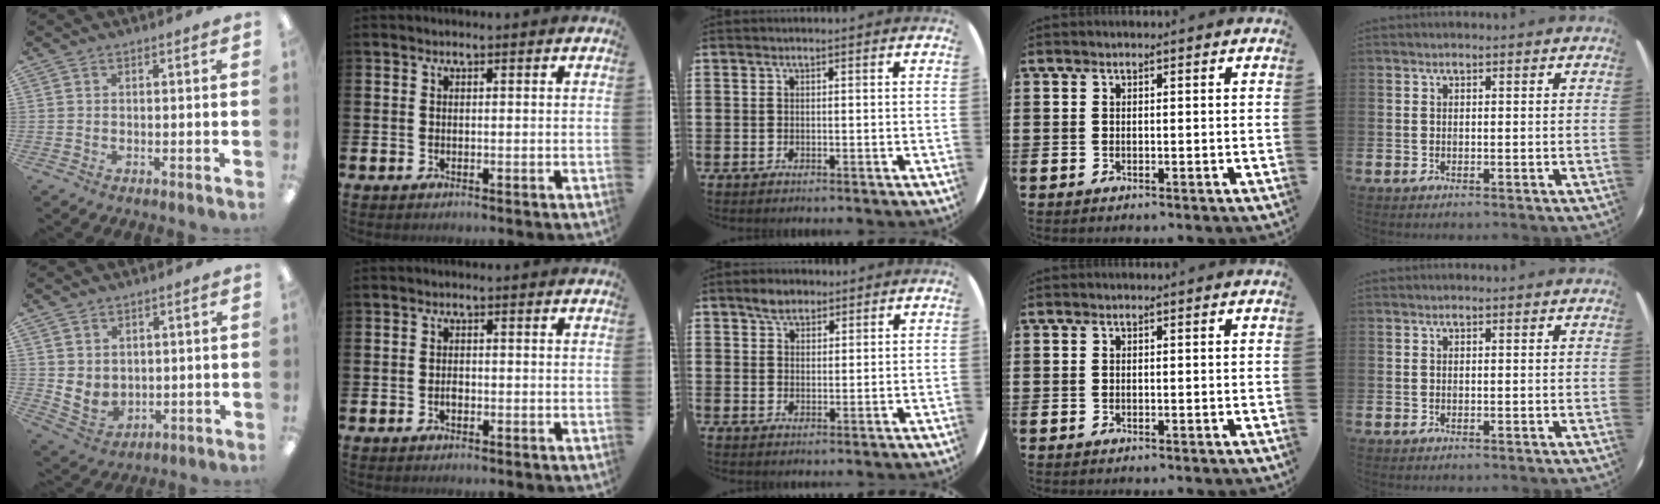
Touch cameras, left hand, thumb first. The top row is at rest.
{"thumb": {"total": 4.5, "force": [1.9, 3.8, 1.6], "torque": [-0.052, -0.012, 0.038]}, "index": {"total": 1.0, "force": [-0.4, 0.7, 0.7], "torque": [-0.011, 0.000, -0.008]}, "middle": {"total": 2.8, "force": [2.3, 1.5, 0.6], "torque": [-0.007, 0.004, 0.043]}}